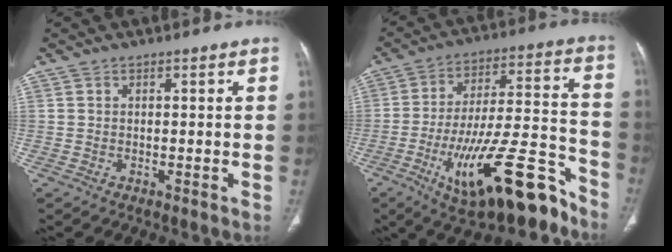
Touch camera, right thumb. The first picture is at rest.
{"total": 23.1, "force": [-13.0, 7.4, 17.6], "torque": [-0.259, 0.075, -0.203]}